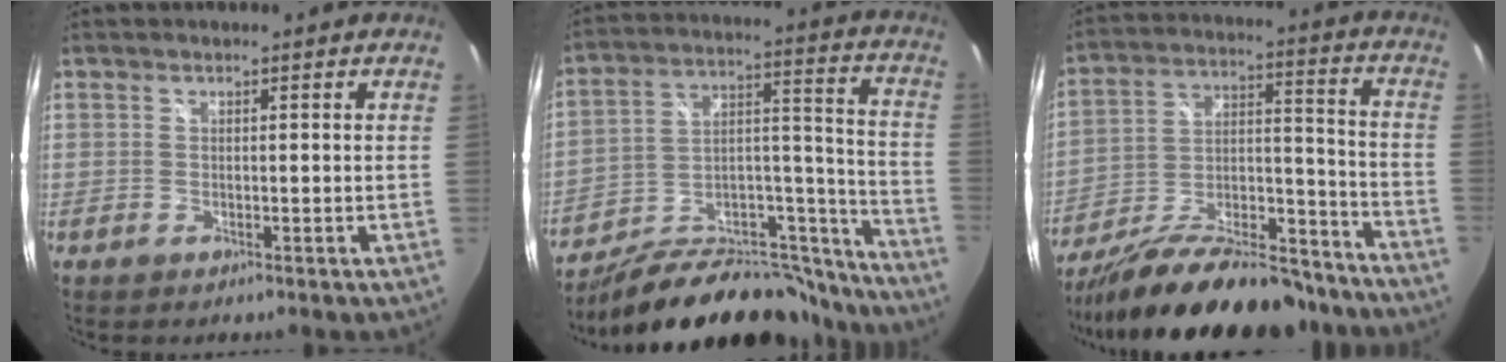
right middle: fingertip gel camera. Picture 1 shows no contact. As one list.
[{"total": 27.5, "force": [-22.5, 10.0, 12.1], "torque": [-0.161, 0.057, -0.320]}, {"total": 26.9, "force": [-21.6, 8.0, 14.0], "torque": [-0.245, -0.007, -0.320]}]